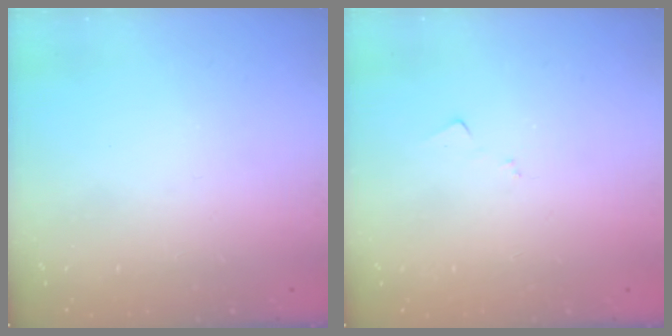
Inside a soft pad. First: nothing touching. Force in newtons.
{"total": 5.3, "press": 5.3, "slide": 0.6}